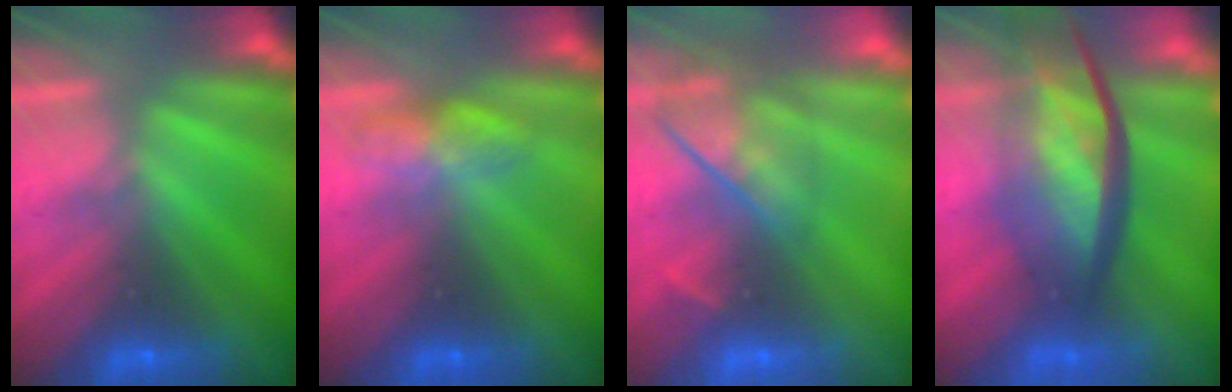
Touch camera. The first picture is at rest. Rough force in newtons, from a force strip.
{"total": 2.8}
{"total": 4.8}
{"total": 7.6}